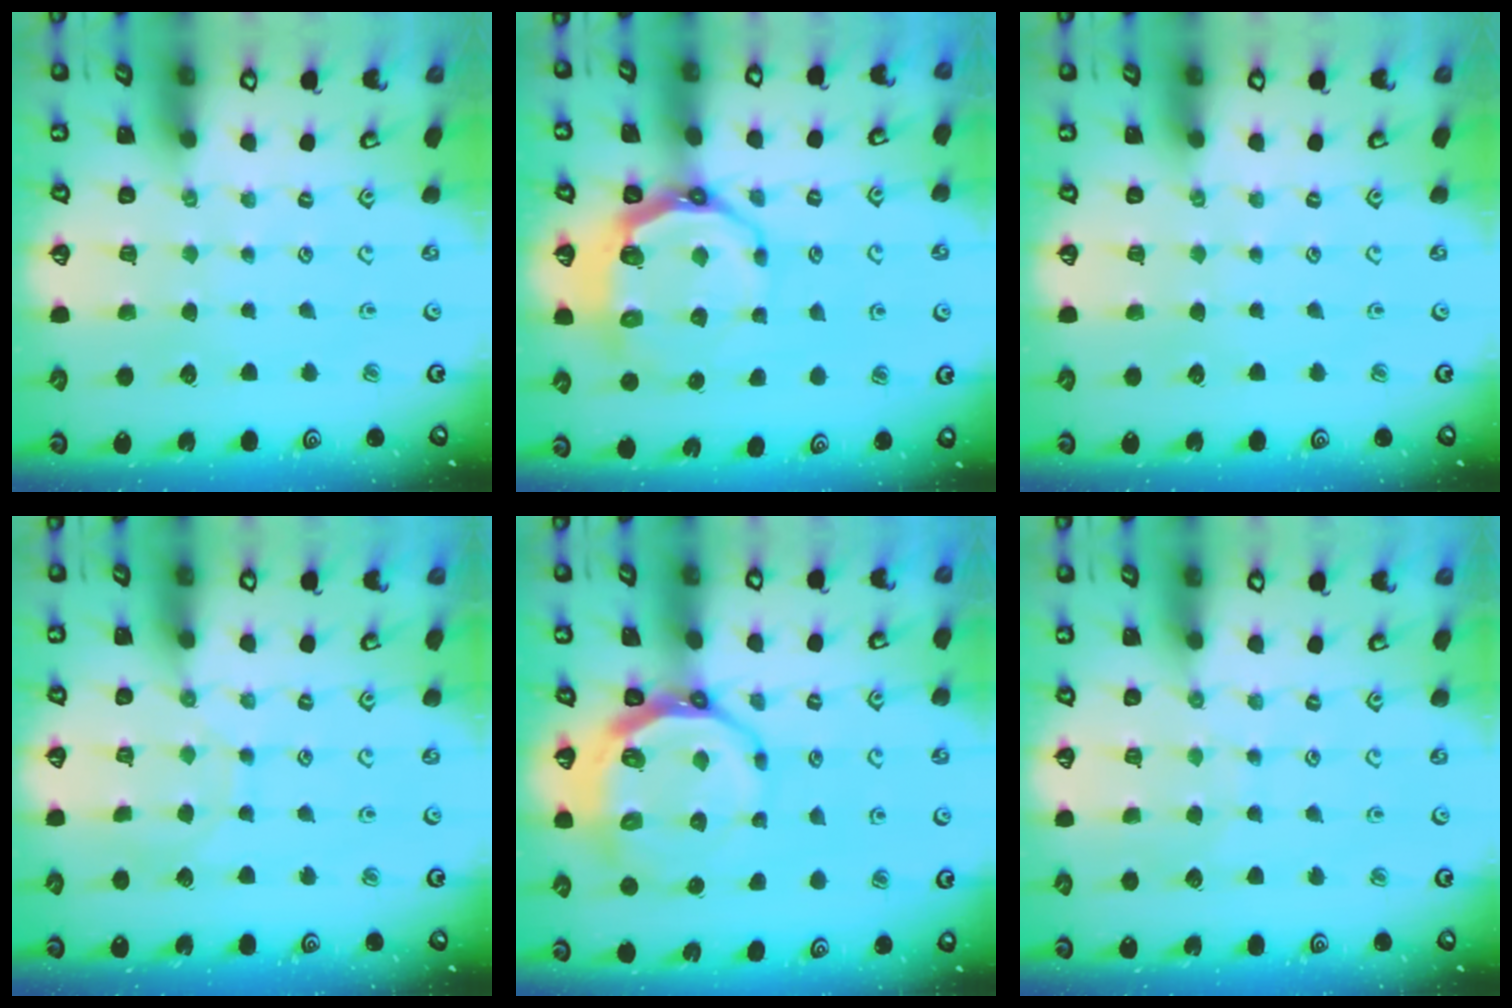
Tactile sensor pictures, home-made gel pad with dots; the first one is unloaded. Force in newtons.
{"total": 8.8, "press": 7.9, "slide": 3.9}
{"total": 0.0}
{"total": 6.9, "press": 6.9, "slide": 0.6}
{"total": 10.7, "press": 10.0, "slide": 3.8}
{"total": 5.1, "press": 5.1, "slide": 0.6}